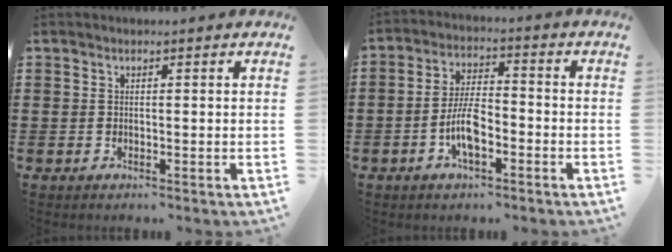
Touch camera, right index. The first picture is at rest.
{"total": 6.8, "force": [-2.5, 2.7, 5.7], "torque": [-0.130, 0.000, -0.054]}